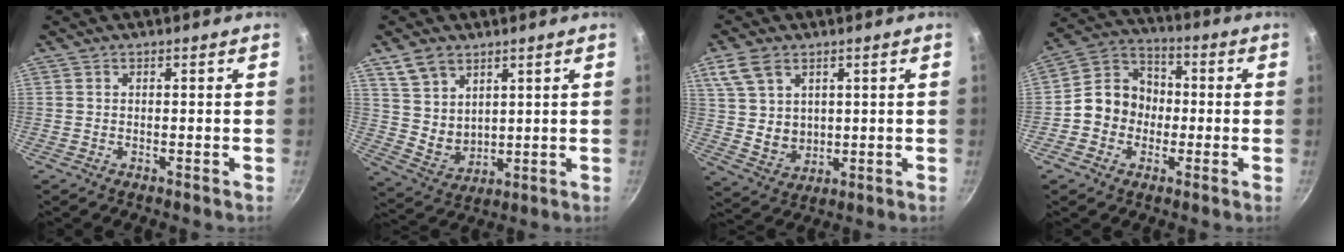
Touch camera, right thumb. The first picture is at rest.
{"total": 8.8, "force": [5.0, 6.0, 4.1], "torque": [-0.051, -0.019, 0.111]}
{"total": 9.2, "force": [4.0, 6.6, 5.0], "torque": [-0.078, -0.016, 0.090]}
{"total": 10.7, "force": [-1.5, 9.4, 4.9], "torque": [-0.042, 0.033, -0.045]}